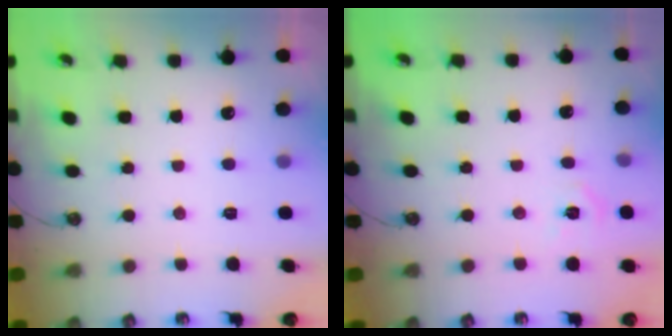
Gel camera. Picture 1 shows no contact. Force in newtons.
{"total": 3.7, "press": 3.7, "slide": 0.4}